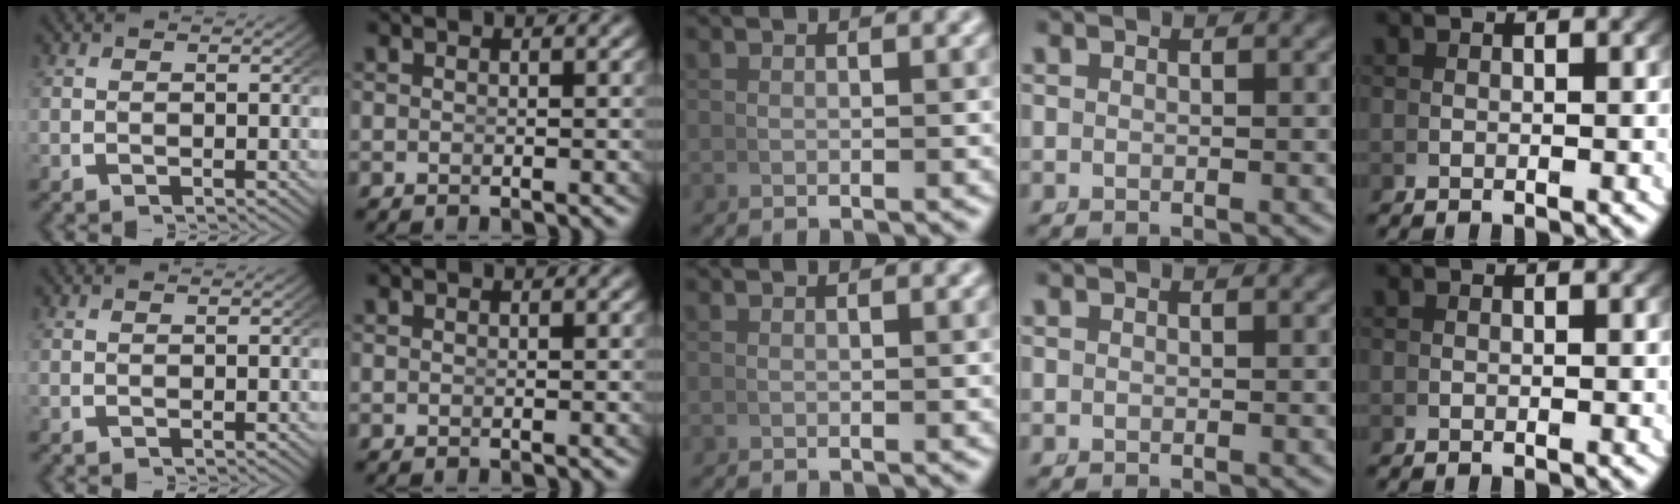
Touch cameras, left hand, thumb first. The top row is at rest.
{}